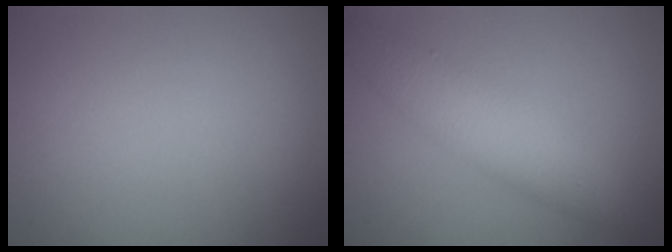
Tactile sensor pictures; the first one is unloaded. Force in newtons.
{"total": 4.3, "press": 4.3, "slide": 0.1}